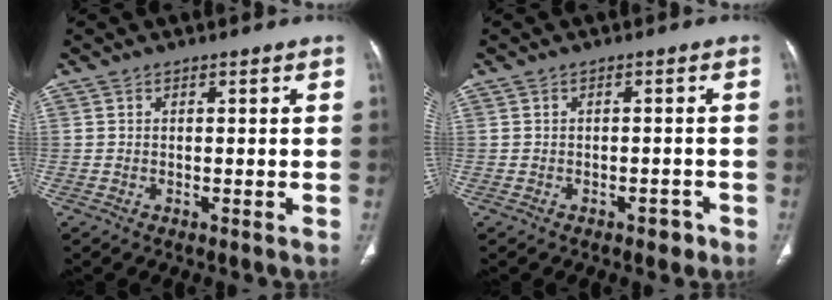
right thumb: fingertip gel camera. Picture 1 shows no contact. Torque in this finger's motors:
{"motor_torque": [-0.06, 0.16, -0.25, 0.11, 0.02]}